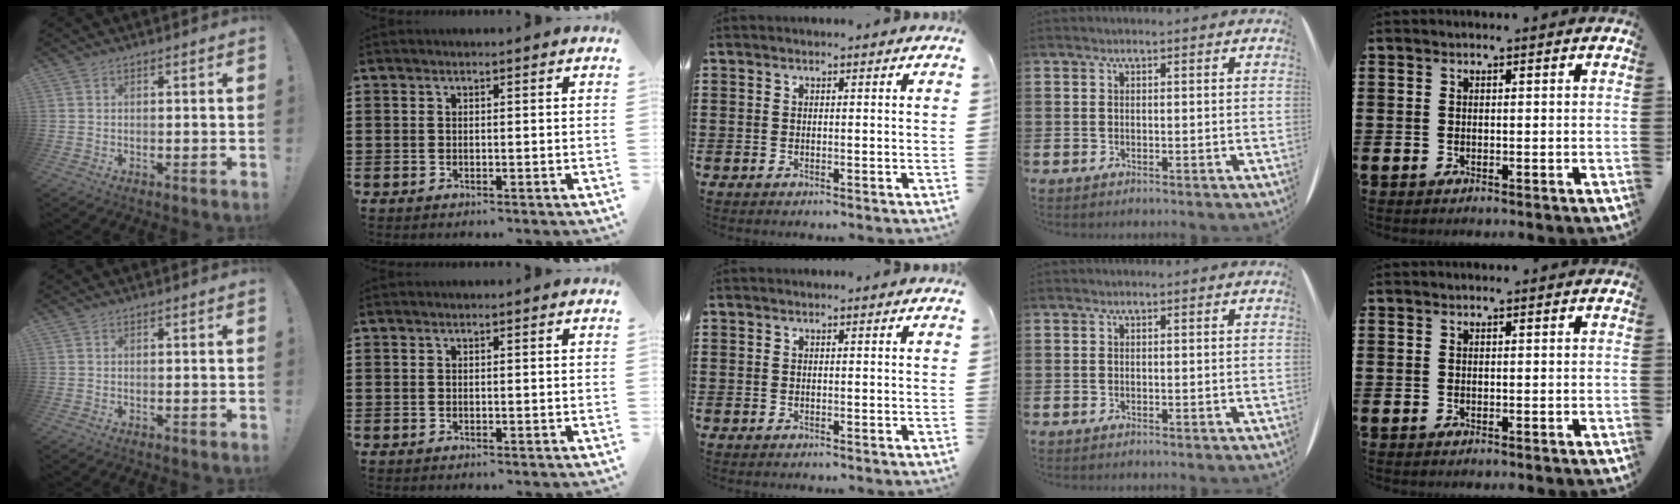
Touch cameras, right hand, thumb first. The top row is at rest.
{}